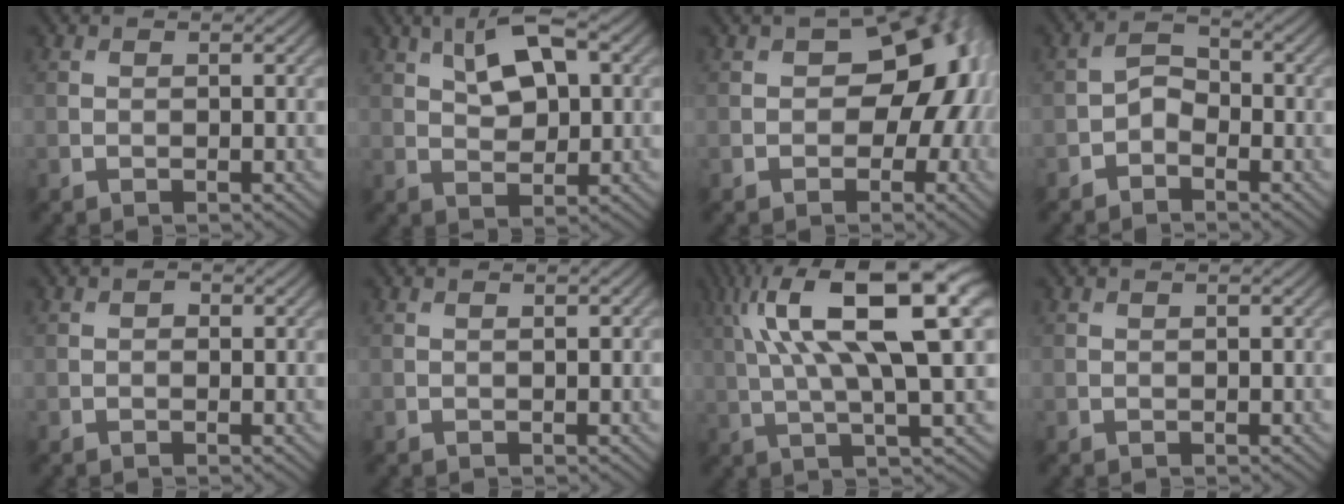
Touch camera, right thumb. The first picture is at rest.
{"total": 7.0, "force": [2.7, 3.4, 5.5], "torque": [-0.107, 0.012, 0.044]}
{"total": 10.8, "force": [0.2, 7.4, 8.0], "torque": [-0.076, 0.003, 0.003]}
{"total": 2.7, "force": [-1.5, 1.7, 1.5], "torque": [-0.024, 0.011, -0.036]}
{"total": 0.6, "force": [-0.1, 0.5, 0.3], "torque": [-0.001, -0.003, -0.004]}
{"total": 0.7, "force": [0.1, 0.1, 0.6], "torque": [-0.011, 0.004, 0.003]}
{"total": 16.1, "force": [5.2, 4.7, 14.5], "torque": [-0.284, 0.014, 0.097]}
{"total": 0.0}